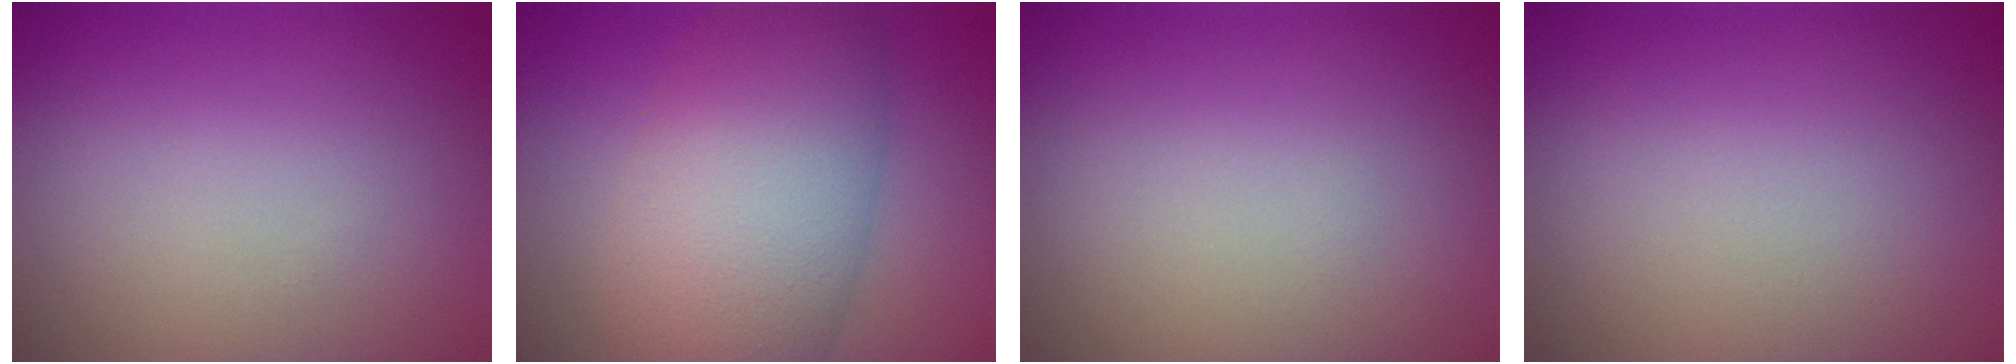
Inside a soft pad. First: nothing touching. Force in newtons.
{"total": 10.2, "press": 10.2, "slide": 0.4}
{"total": 0.0}
{"total": 0.0}